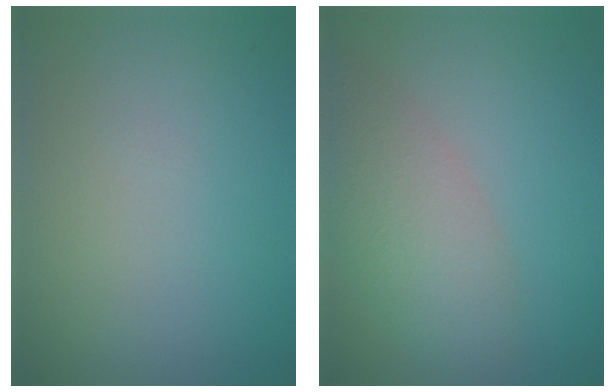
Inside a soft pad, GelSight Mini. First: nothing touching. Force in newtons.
{"total": 4.9, "press": 4.8, "slide": 0.6}